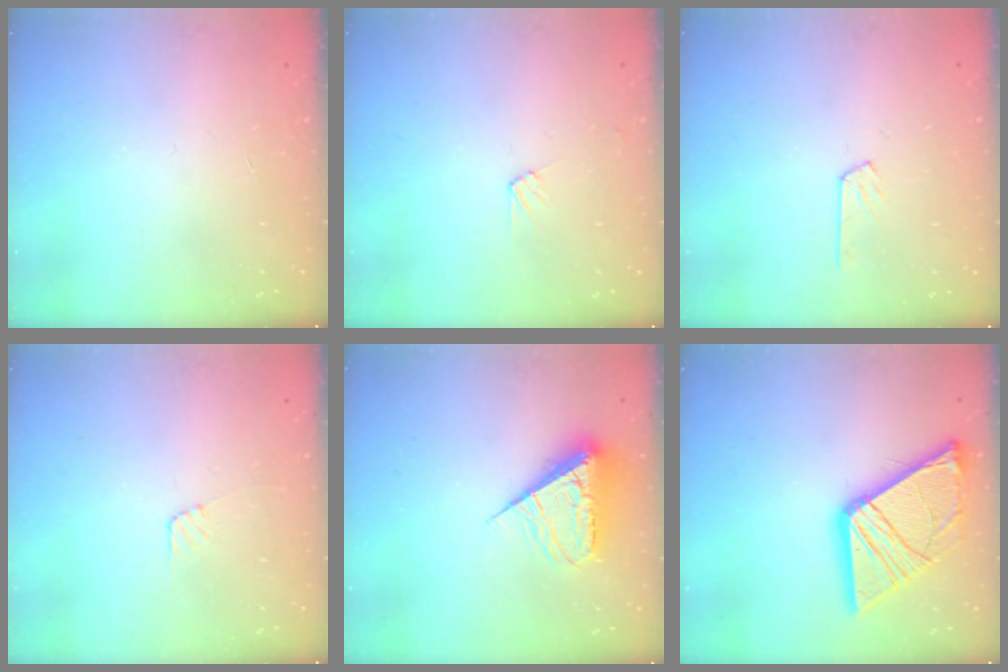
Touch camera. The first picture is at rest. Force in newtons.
{"total": 7.0, "press": 7.0, "slide": 0.7}
{"total": 4.8, "press": 4.8, "slide": 0.5}
{"total": 5.5, "press": 5.5, "slide": 0.4}
{"total": 8.8, "press": 8.8, "slide": 0.9}
{"total": 19.4, "press": 19.2, "slide": 2.1}